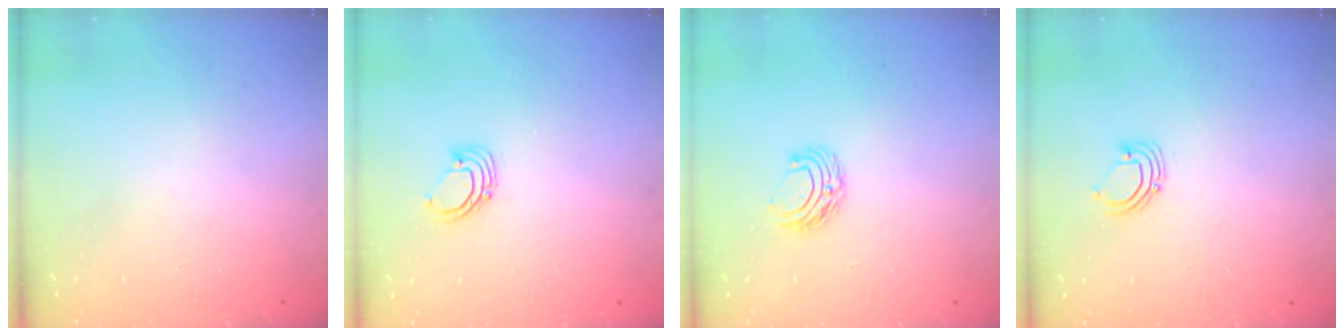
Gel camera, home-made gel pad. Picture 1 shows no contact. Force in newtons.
{"total": 2.9, "press": 2.9, "slide": 0.3}
{"total": 6.2, "press": 6.2, "slide": 0.5}
{"total": 3.8, "press": 3.8, "slide": 0.3}